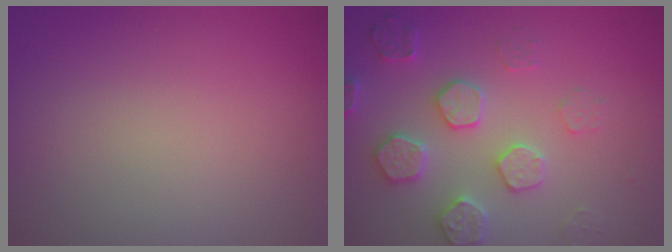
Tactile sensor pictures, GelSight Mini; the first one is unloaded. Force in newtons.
{"total": 4.4, "press": 4.3, "slide": 0.9}